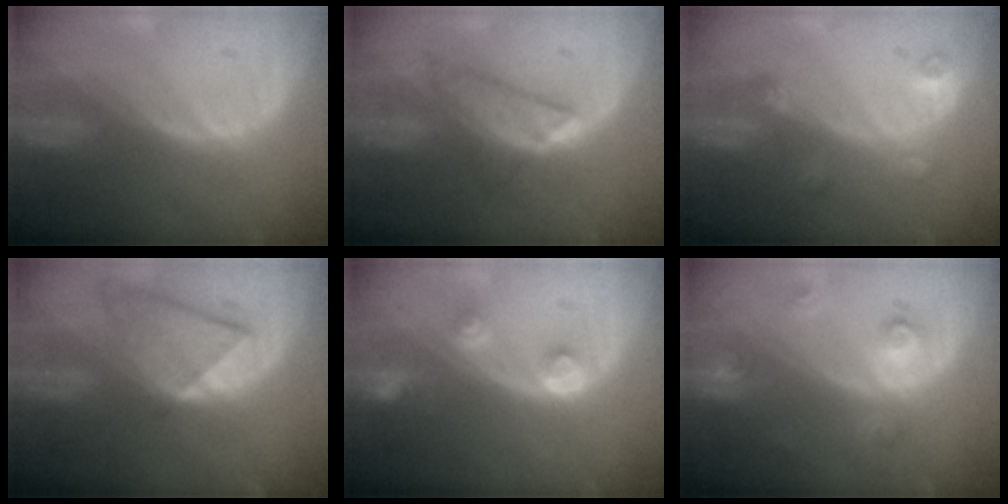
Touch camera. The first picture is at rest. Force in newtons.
{"total": 6.0, "press": 6.0, "slide": 0.8}
{"total": 3.4, "press": 3.1, "slide": 1.4}
{"total": 7.8, "press": 7.0, "slide": 3.4}
{"total": 2.9, "press": 2.9, "slide": 0.5}
{"total": 3.4, "press": 3.0, "slide": 1.6}